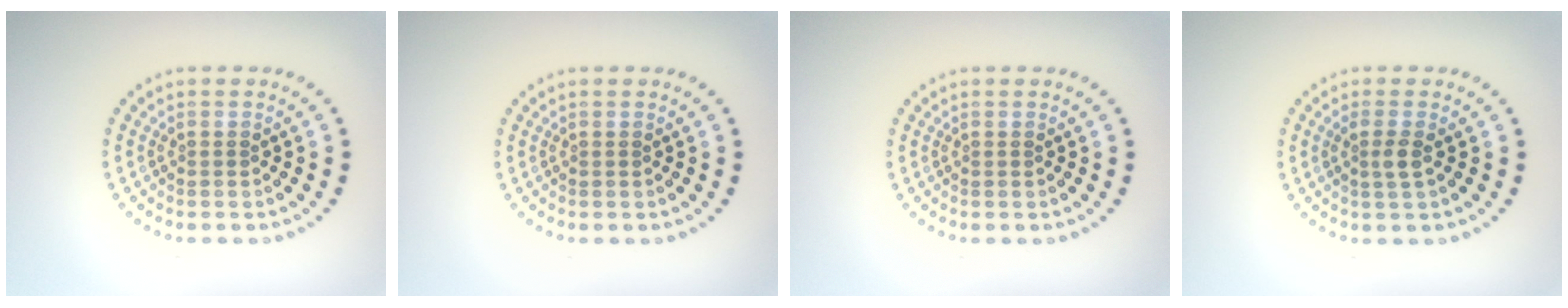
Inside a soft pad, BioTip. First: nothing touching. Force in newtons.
{"total": 0.0}
{"total": 0.0}
{"total": 1.5, "press": 1.2, "slide": 0.9}